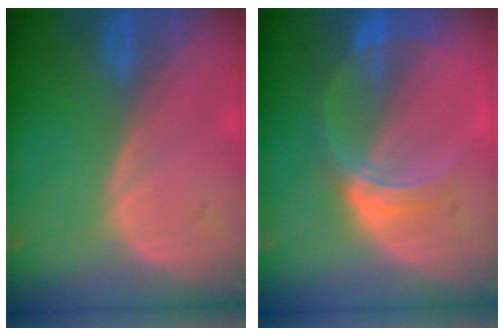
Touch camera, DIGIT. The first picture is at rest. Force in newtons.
{"total": 6.5, "press": 5.7, "slide": 3.1}